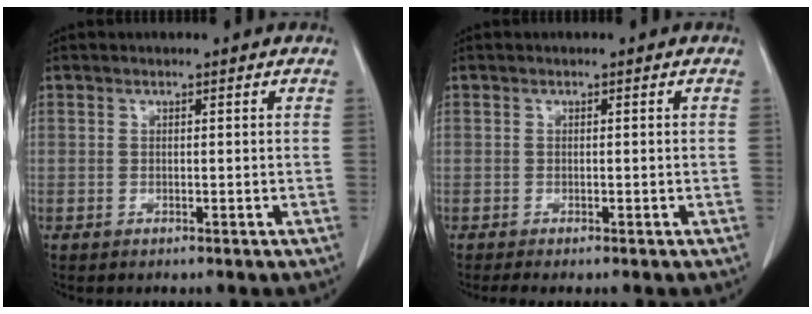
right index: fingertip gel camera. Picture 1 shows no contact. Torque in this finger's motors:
{"motor_torque": [-0.01, -0.05, -0.01, 0.02]}